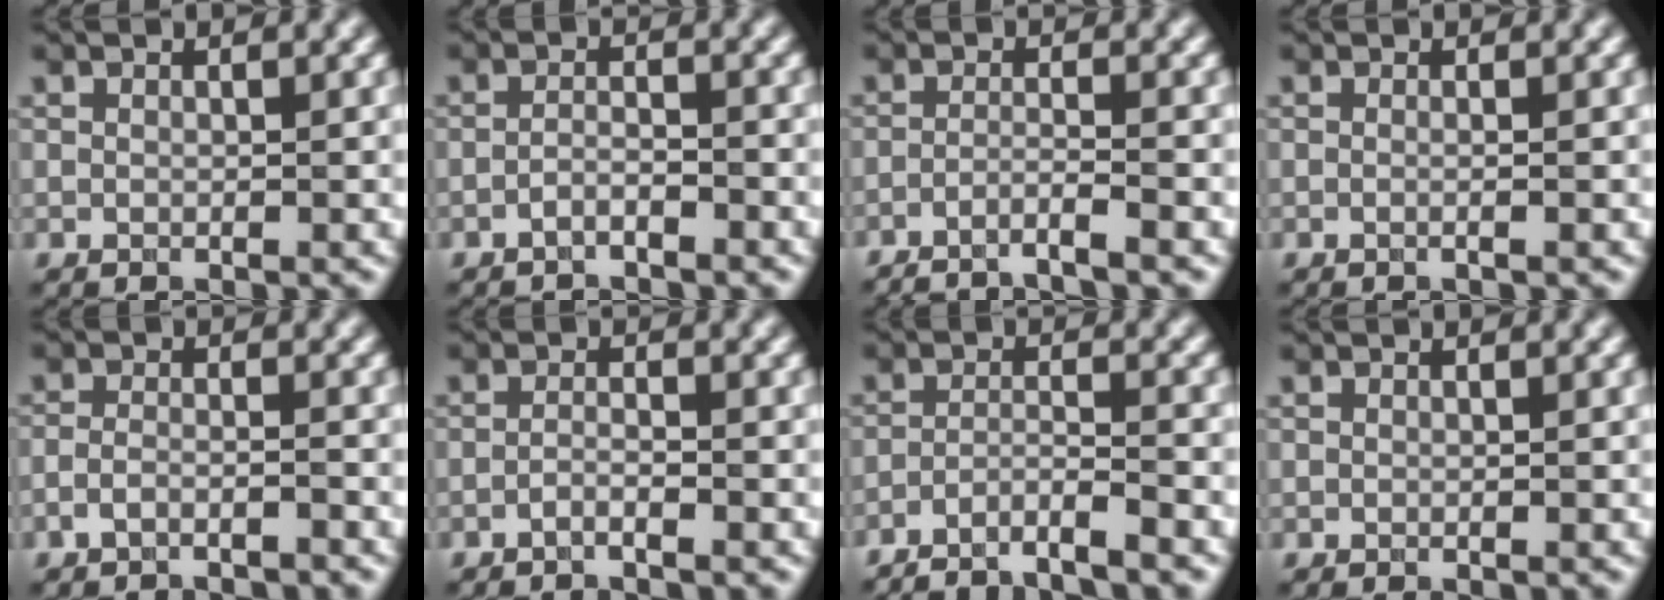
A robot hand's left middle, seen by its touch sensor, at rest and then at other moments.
{"total": 1.4, "force": [-1.1, 0.3, 0.8], "torque": [-0.017, 0.002, -0.024]}
{"total": 2.5, "force": [-2.0, 0.2, 1.5], "torque": [-0.016, -0.004, -0.051]}
{"total": 1.4, "force": [0.1, 0.7, 1.2], "torque": [-0.005, -0.013, -0.018]}
{"total": 1.9, "force": [-1.7, 0.4, 0.8], "torque": [-0.014, -0.001, -0.037]}
{"total": 1.2, "force": [-0.8, 0.2, 0.9], "torque": [-0.017, 0.001, -0.019]}
{"total": 3.7, "force": [-3.3, 0.2, 1.8], "torque": [-0.024, 0.001, -0.067]}
{"total": 0.0}